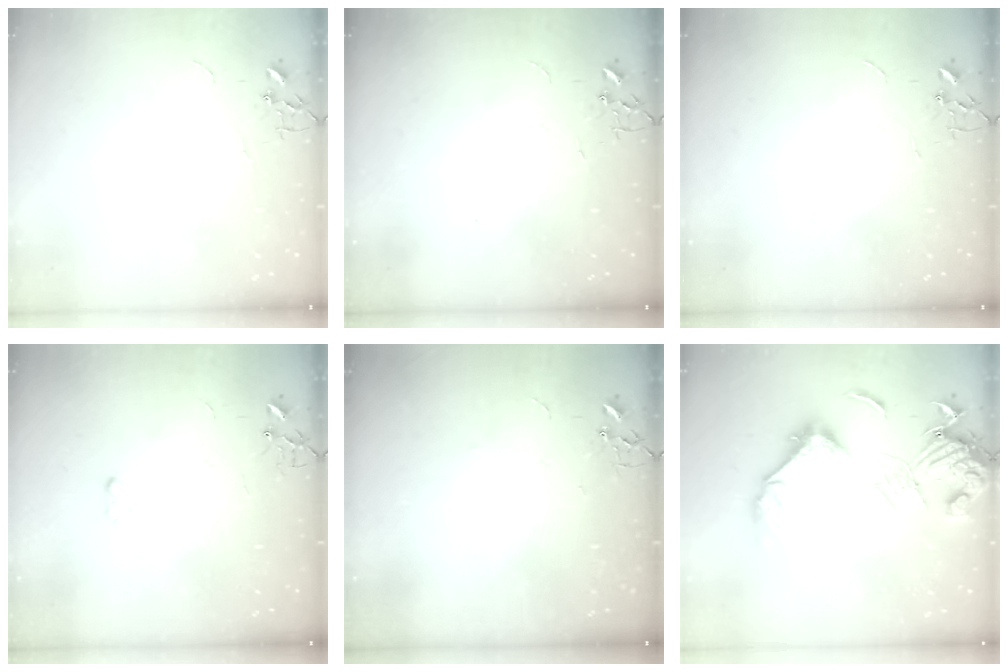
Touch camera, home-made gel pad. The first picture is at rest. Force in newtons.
{"total": 0.0}
{"total": 0.0}
{"total": 3.2, "press": 3.2, "slide": 0.4}
{"total": 2.8, "press": 2.8, "slide": 0.5}
{"total": 16.8, "press": 16.7, "slide": 2.2}